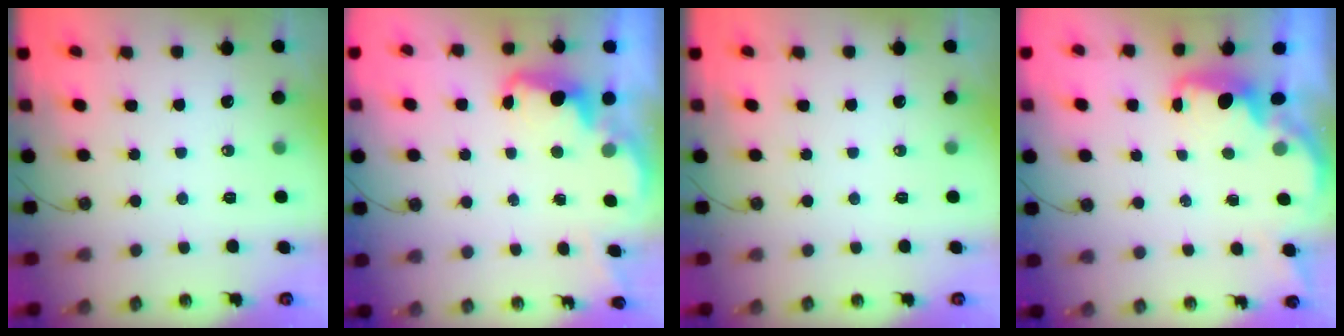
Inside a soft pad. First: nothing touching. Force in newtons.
{"total": 2.3, "press": 2.2, "slide": 0.7}
{"total": 0.0}
{"total": 1.6, "press": 1.4, "slide": 0.7}